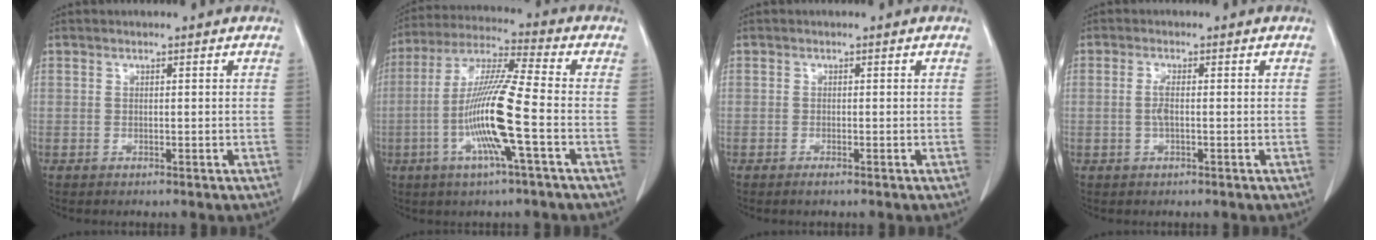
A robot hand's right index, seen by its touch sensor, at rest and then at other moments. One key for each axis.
{"total": 13.5, "fx": -3.5, "fy": -0.3, "fz": 13.0, "tx": -0.261, "ty": -0.004, "tz": -0.074}
{"total": 0.8, "fx": -0.6, "fy": 0.0, "fz": 0.5, "tx": -0.010, "ty": -0.002, "tz": -0.011}
{"total": 2.0, "fx": -0.2, "fy": 0.4, "fz": 1.9, "tx": -0.044, "ty": 0.001, "tz": -0.004}